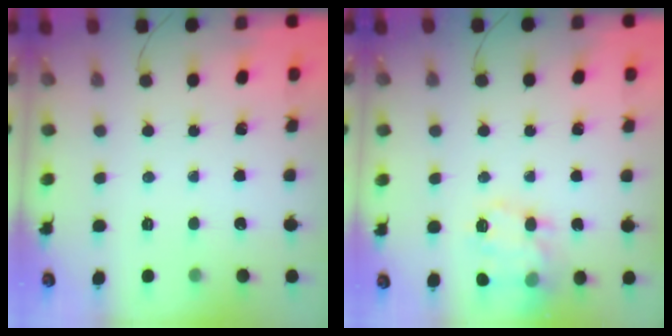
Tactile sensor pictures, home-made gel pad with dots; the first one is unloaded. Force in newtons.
{"total": 15.1, "press": 15.1, "slide": 1.2}